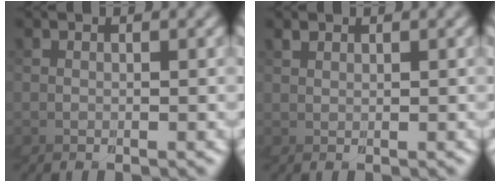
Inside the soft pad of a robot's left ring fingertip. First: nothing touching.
{"total": 1.3, "force": [1.1, 0.0, -0.7], "torque": [0.009, 0.002, 0.015]}